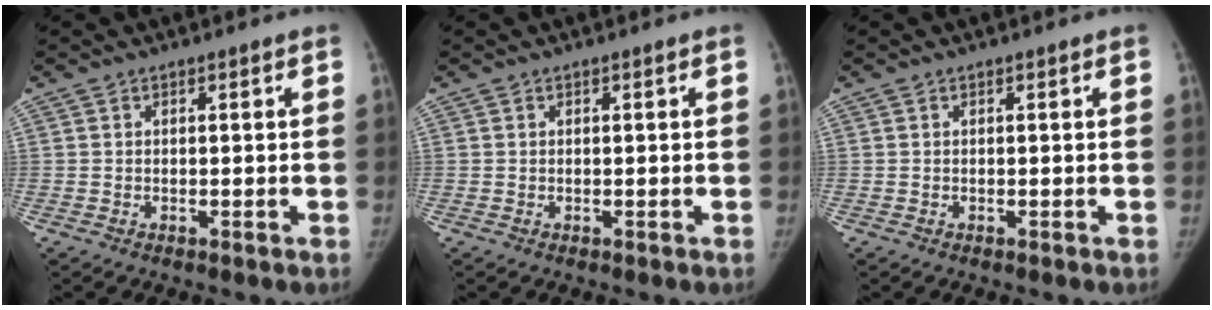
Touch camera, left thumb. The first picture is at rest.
{"total": 0.0}
{"total": 0.0}